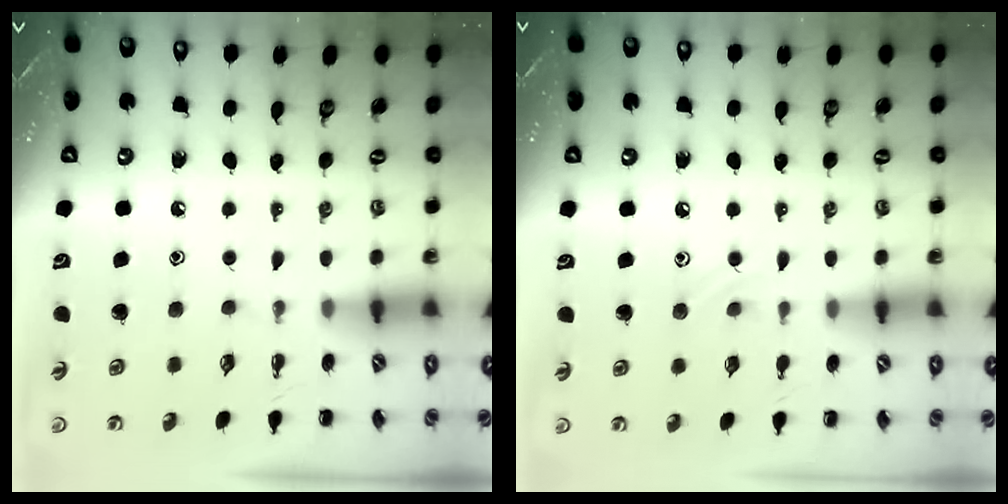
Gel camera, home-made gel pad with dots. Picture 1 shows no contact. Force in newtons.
{"total": 5.0, "press": 4.8, "slide": 1.4}